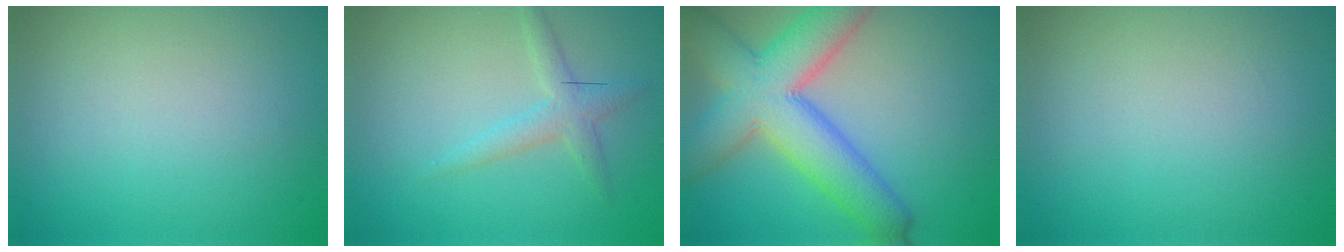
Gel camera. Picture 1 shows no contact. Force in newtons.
{"total": 2.1, "press": 2.1, "slide": 0.1}
{"total": 9.4, "press": 9.4, "slide": 0.4}
{"total": 0.0}